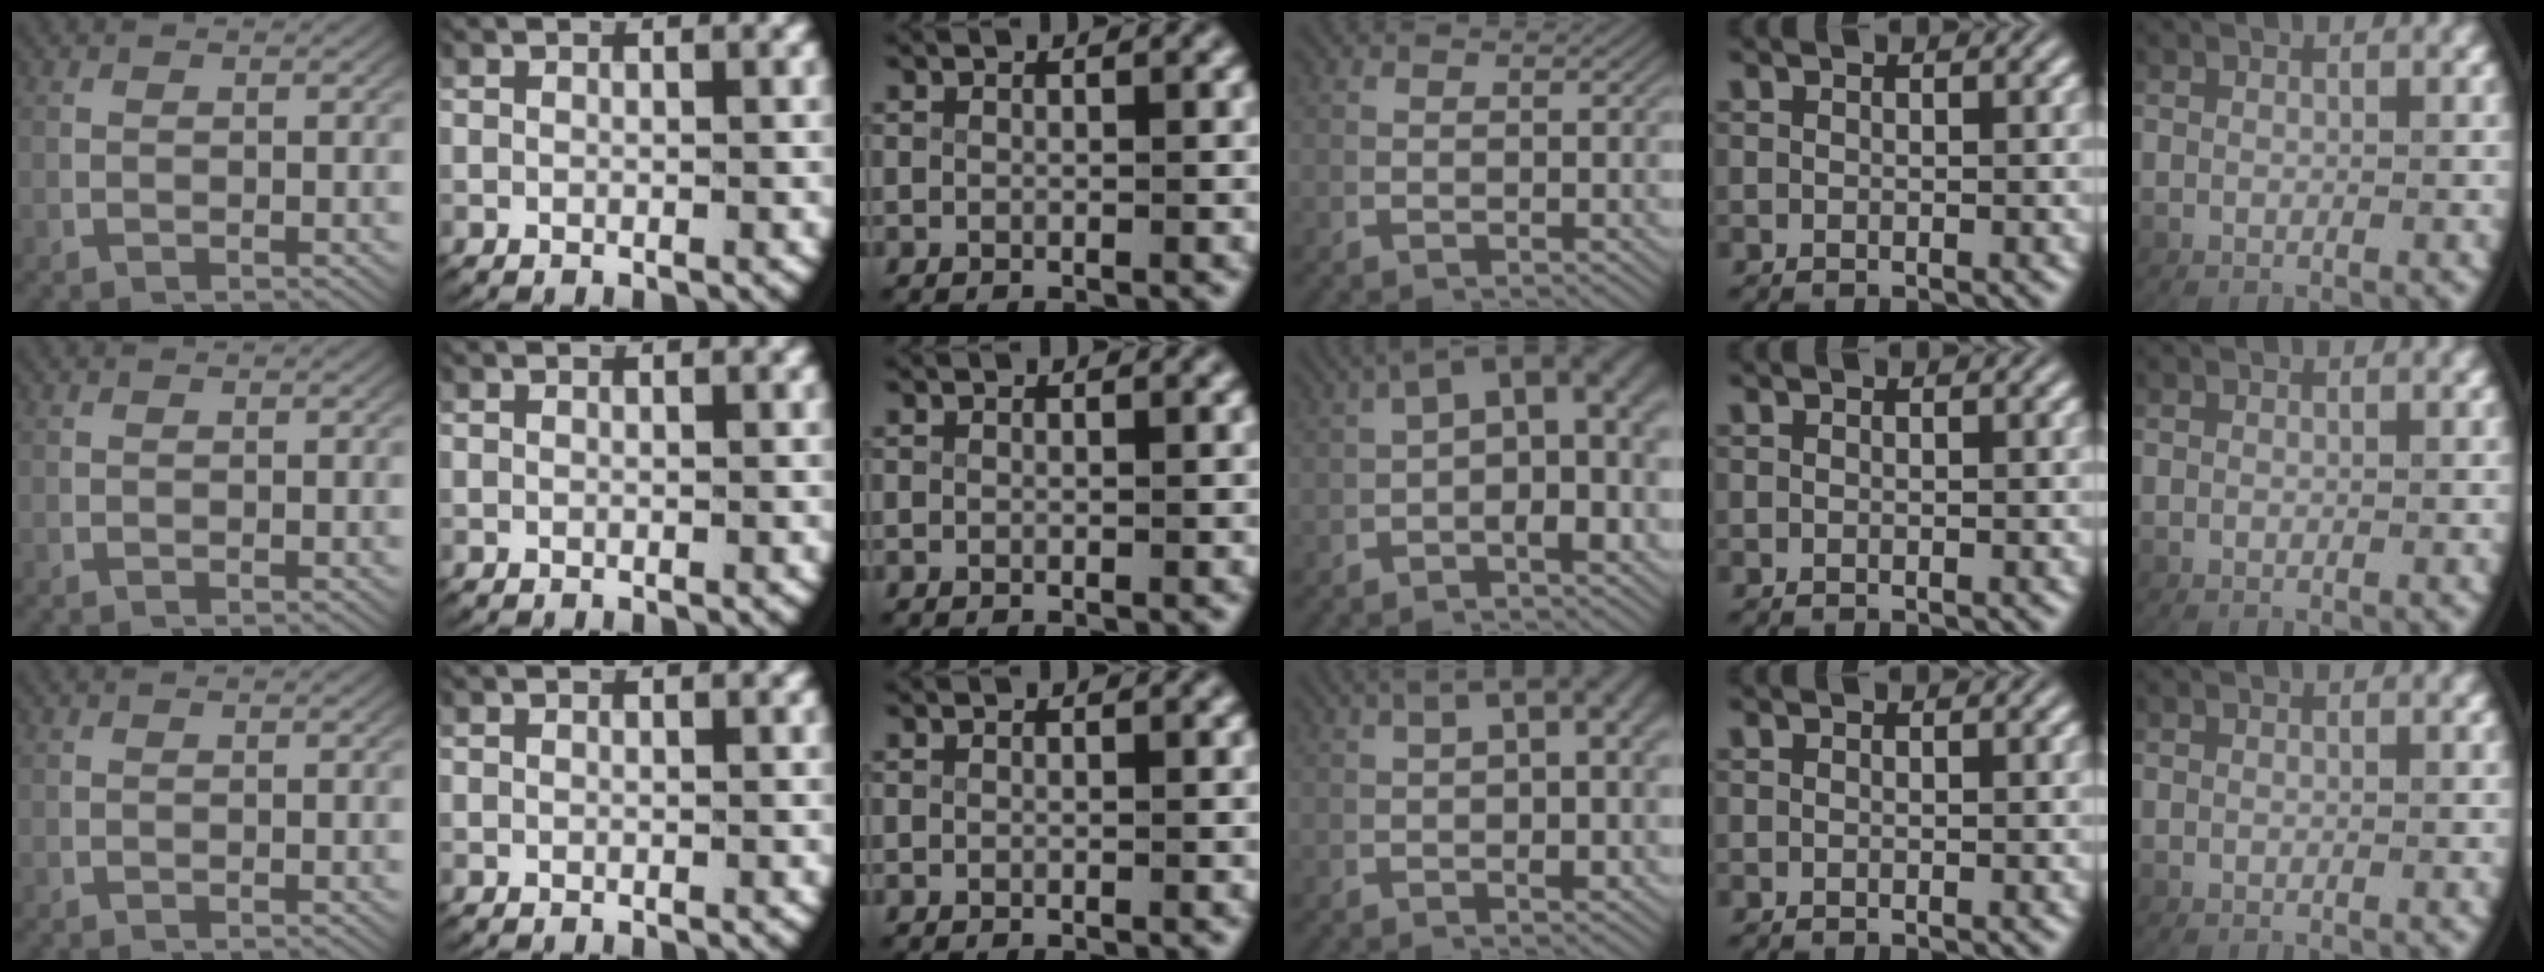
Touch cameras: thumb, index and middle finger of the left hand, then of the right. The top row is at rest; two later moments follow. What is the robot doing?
{"motion": "lift_and_place", "object": "map"}